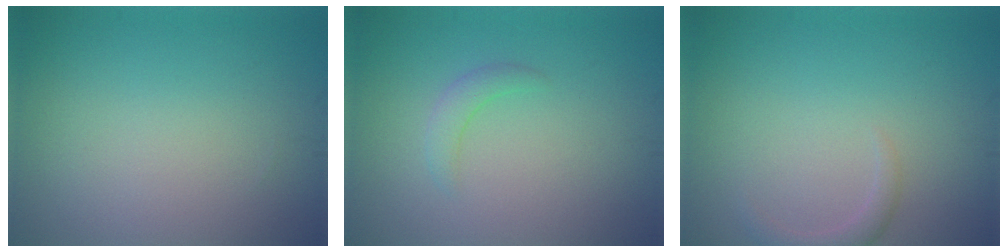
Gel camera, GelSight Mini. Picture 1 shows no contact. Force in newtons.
{"total": 1.5, "press": 1.5, "slide": 0.2}
{"total": 1.4, "press": 1.4, "slide": 0.1}